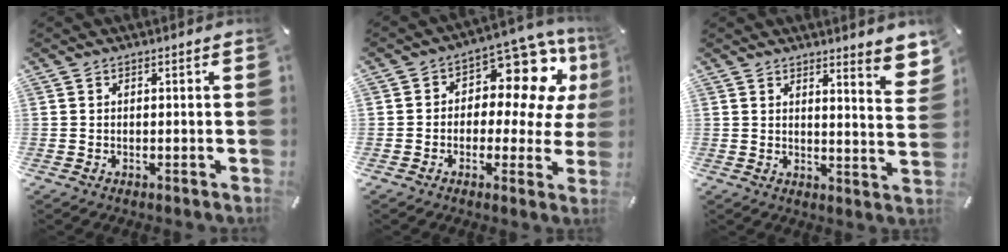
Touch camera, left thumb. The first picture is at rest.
{"total": 13.4, "force": [6.2, 7.6, 9.2], "torque": [-0.138, -0.042, 0.107]}
{"total": 6.6, "force": [5.2, 0.8, 3.9], "torque": [-0.048, -0.047, 0.084]}